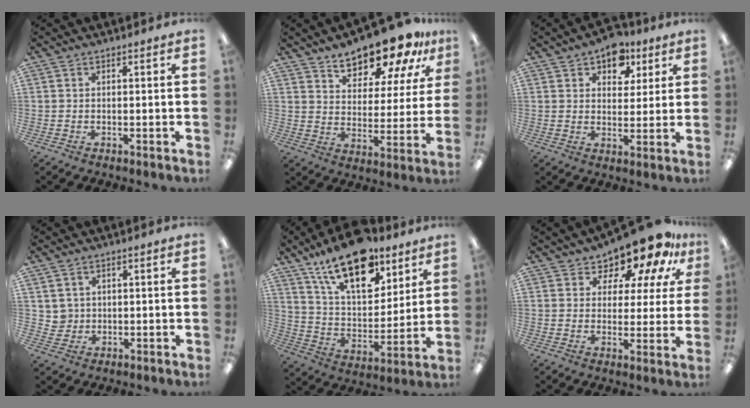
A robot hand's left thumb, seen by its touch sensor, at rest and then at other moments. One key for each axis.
{"total": 15.8, "fx": 12.7, "fy": 6.0, "fz": 7.2, "tx": -0.115, "ty": -0.077, "tz": 0.221}
{"total": 9.0, "fx": 5.8, "fy": 5.9, "fz": 3.6, "tx": -0.039, "ty": -0.029, "tz": 0.099}
{"total": 3.1, "fx": 1.6, "fy": 2.6, "fz": 0.0, "tx": -0.011, "ty": 0.003, "tz": 0.030}
{"total": 21.5, "fx": 14.4, "fy": 9.9, "fz": 12.5, "tx": -0.209, "ty": -0.076, "tz": 0.251}
{"total": 12.6, "fx": 10.7, "fy": 4.6, "fz": 4.9, "tx": -0.089, "ty": -0.088, "tz": 0.185}